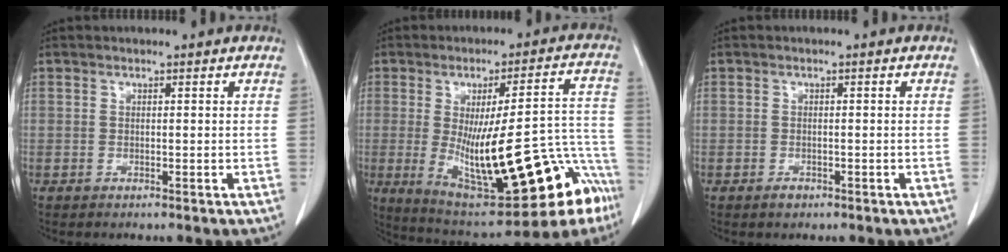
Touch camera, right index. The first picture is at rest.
{"total": 25.6, "force": [-9.9, 6.5, 22.7], "torque": [-0.268, 0.007, -0.122]}
{"total": 1.2, "force": [-0.8, 0.7, 0.5], "torque": [-0.007, 0.001, -0.010]}